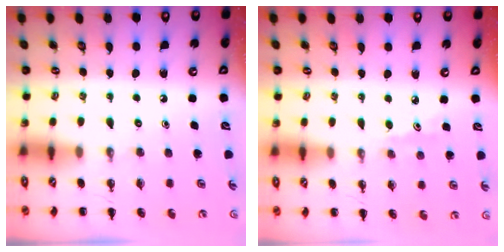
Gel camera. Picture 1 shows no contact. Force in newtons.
{"total": 2.6, "press": 2.3, "slide": 1.1}